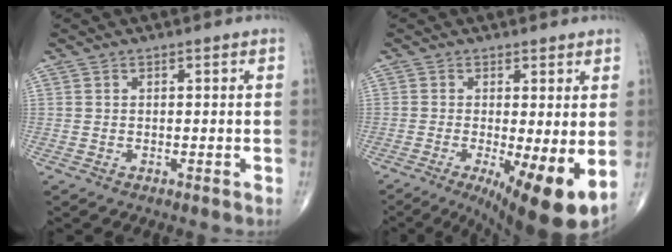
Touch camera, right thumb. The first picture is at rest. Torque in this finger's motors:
{"motor_torque": [0.07, 0.82, 0.17, -0.18, 0.07]}